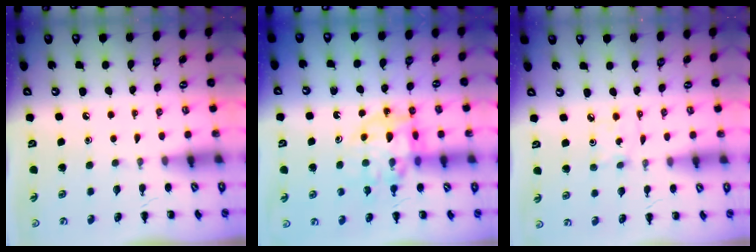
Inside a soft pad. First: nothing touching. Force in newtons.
{"total": 12.8, "press": 12.5, "slide": 3.1}
{"total": 2.5, "press": 2.3, "slide": 0.9}